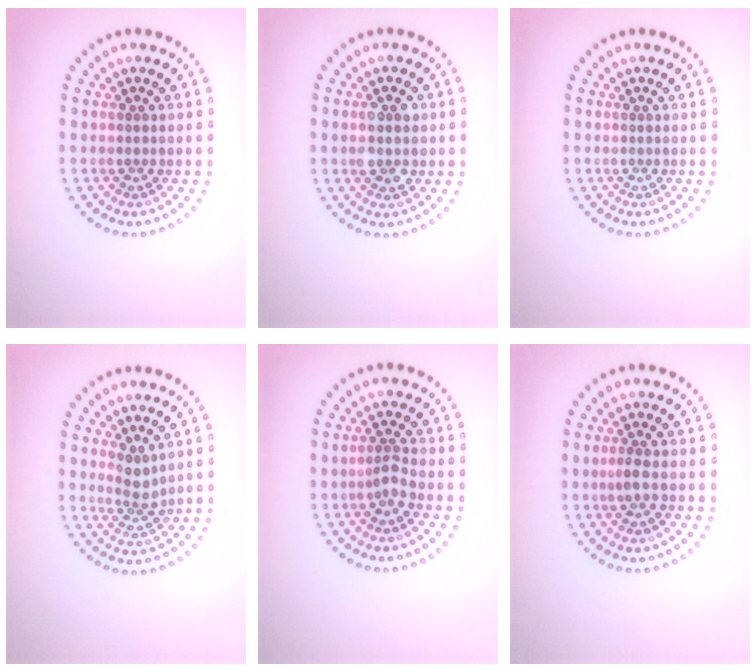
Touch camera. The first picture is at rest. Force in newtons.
{"total": 2.9, "press": 2.8, "slide": 0.3}
{"total": 0.0}
{"total": 2.1, "press": 1.6, "slide": 1.4}
{"total": 1.3, "press": 1.0, "slide": 0.9}
{"total": 0.9, "press": 0.8, "slide": 0.4}